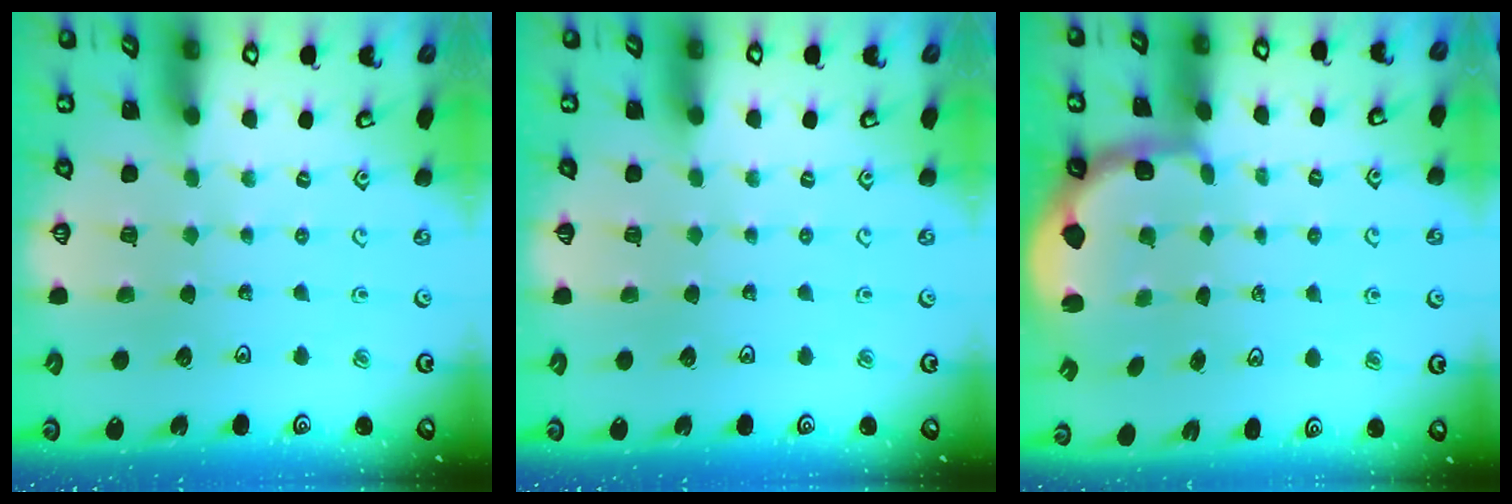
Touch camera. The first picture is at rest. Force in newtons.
{"total": 0.0}
{"total": 2.4, "press": 1.2, "slide": 2.1}